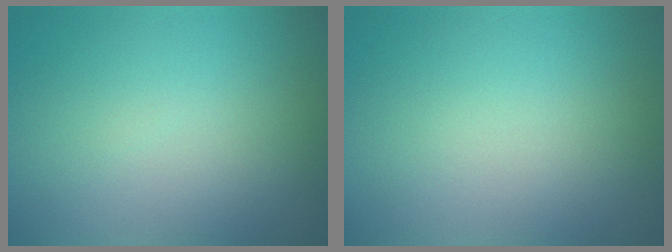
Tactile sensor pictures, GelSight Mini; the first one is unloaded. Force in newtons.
{"total": 0.0}